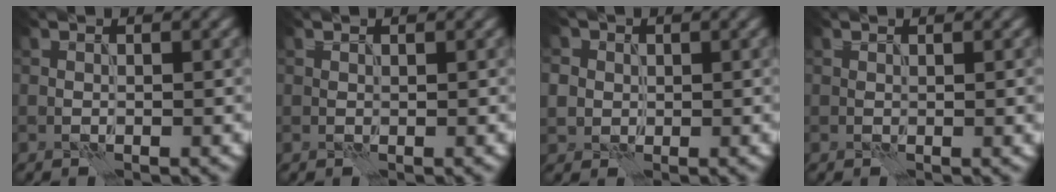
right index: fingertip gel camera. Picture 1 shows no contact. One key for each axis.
{"total": 0.0}
{"total": 2.9, "fx": 1.1, "fy": 2.7, "fz": 0.4, "tx": -0.022, "ty": 0.005, "tz": 0.020}
{"total": 0.9, "fx": 0.4, "fy": 0.3, "fz": 0.8, "tx": -0.004, "ty": 0.000, "tz": 0.005}